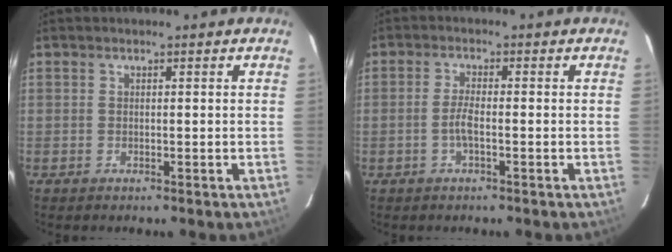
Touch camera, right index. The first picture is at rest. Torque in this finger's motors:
{"motor_torque": [-0.03, 0.01, -0.01, 0.00]}